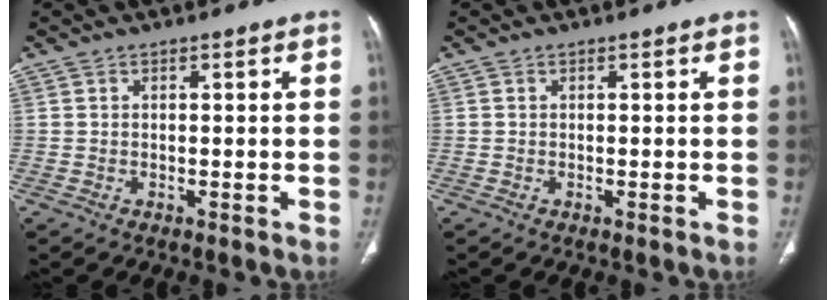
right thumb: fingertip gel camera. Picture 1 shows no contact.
{"total": 0.0}